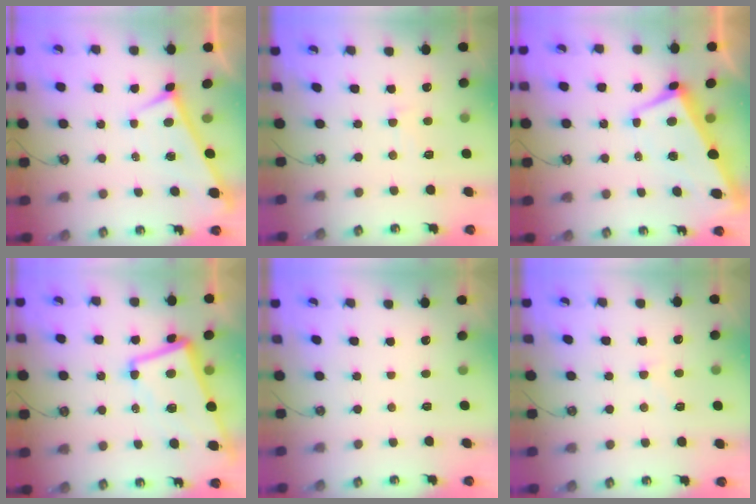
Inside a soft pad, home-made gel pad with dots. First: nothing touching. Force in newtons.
{"total": 1.9, "press": 1.6, "slide": 0.9}
{"total": 1.7, "press": 1.1, "slide": 1.3}
{"total": 7.4, "press": 7.1, "slide": 2.2}
{"total": 0.0}
{"total": 0.9, "press": 0.7, "slide": 0.5}